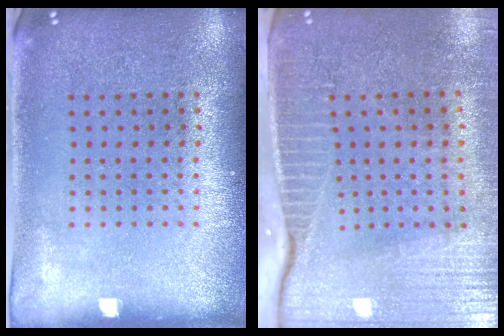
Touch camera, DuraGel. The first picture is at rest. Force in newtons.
{"total": 3.8, "press": 3.4, "slide": 1.7}